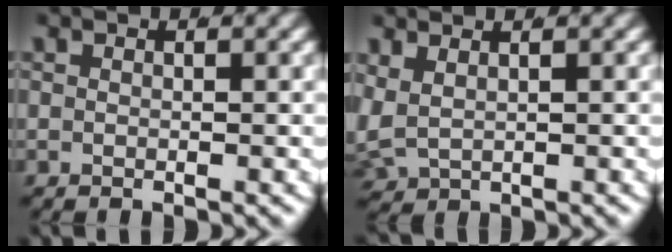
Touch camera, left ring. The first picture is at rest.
{"total": 4.2, "force": [1.1, 3.6, 2.0], "torque": [-0.068, -0.007, 0.028]}